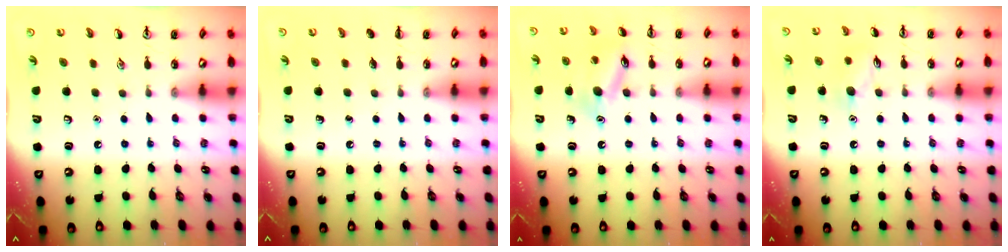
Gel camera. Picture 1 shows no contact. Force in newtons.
{"total": 0.0}
{"total": 12.2, "press": 12.1, "slide": 1.9}
{"total": 7.3, "press": 7.2, "slide": 1.3}